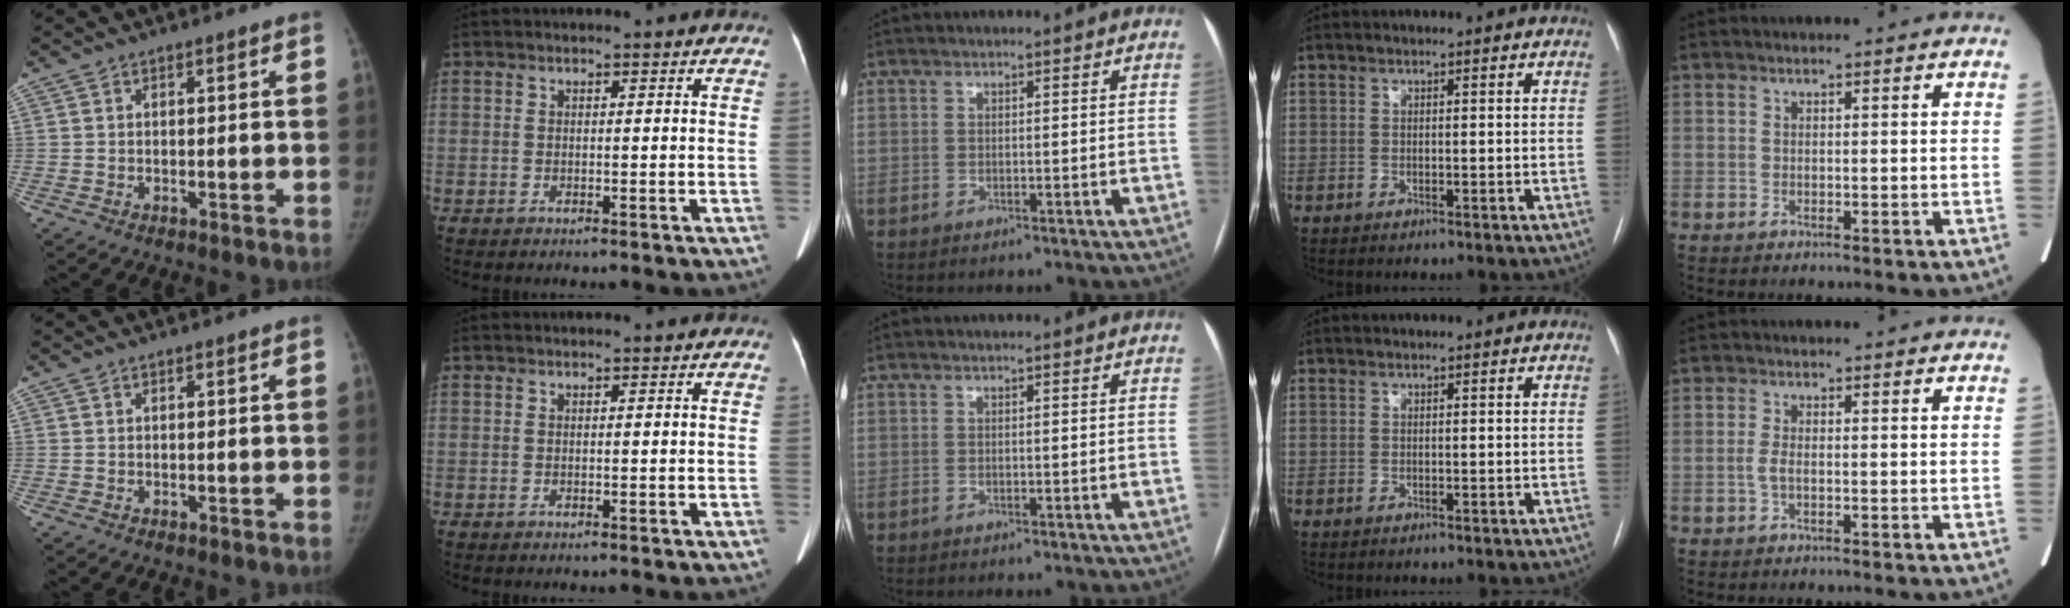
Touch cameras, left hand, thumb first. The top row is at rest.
{"little": {"total": 1.5, "force": [-0.4, 0.4, 1.4], "torque": [-0.035, -0.001, -0.011]}}